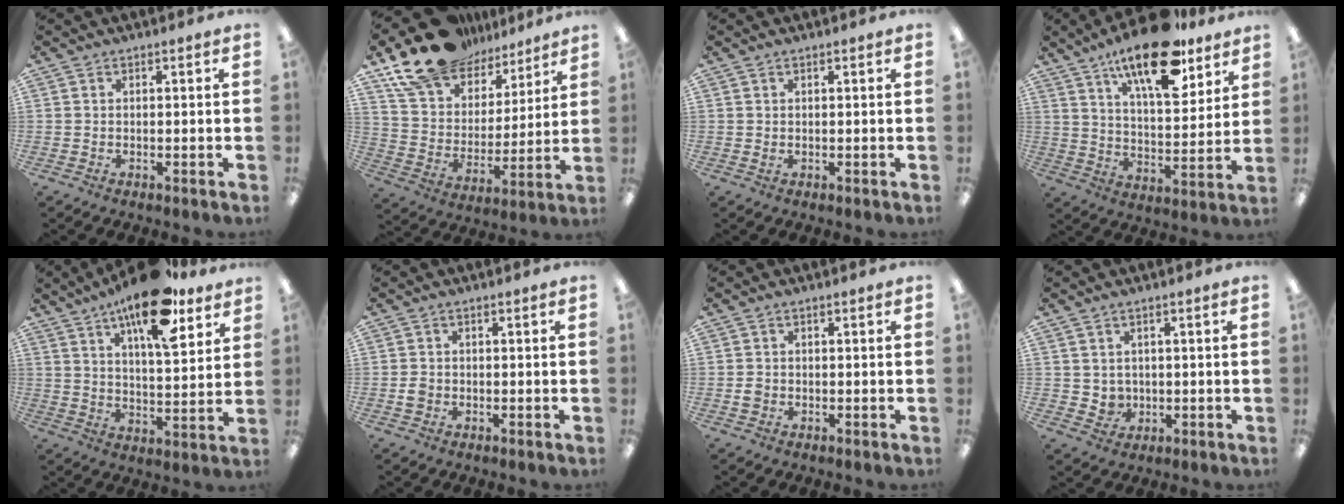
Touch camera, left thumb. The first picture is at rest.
{"total": 19.4, "force": [15.2, 9.9, 6.8], "torque": [-0.145, -0.089, 0.279]}
{"total": 0.8, "force": [0.2, 0.3, 0.7], "torque": [-0.014, 0.001, 0.003]}
{"total": 19.4, "force": [13.4, 7.2, 12.1], "torque": [-0.185, -0.072, 0.218]}
{"total": 17.3, "force": [11.4, 5.9, 11.5], "torque": [-0.176, -0.055, 0.185]}
{"total": 1.9, "force": [-0.4, 1.6, 0.9], "torque": [-0.017, 0.003, -0.009]}
{"total": 1.3, "force": [-0.2, 1.2, 0.6], "torque": [-0.011, 0.003, -0.006]}
{"total": 3.2, "force": [1.4, 2.8, 0.5], "torque": [-0.010, -0.006, 0.026]}